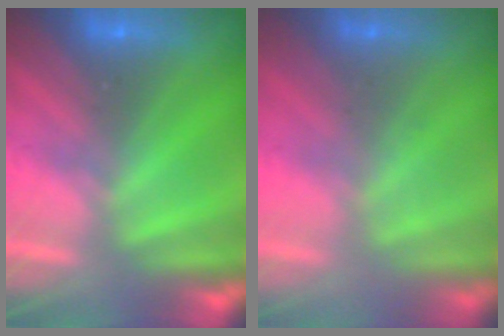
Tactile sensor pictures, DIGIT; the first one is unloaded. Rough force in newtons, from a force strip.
{"total": 1.2}